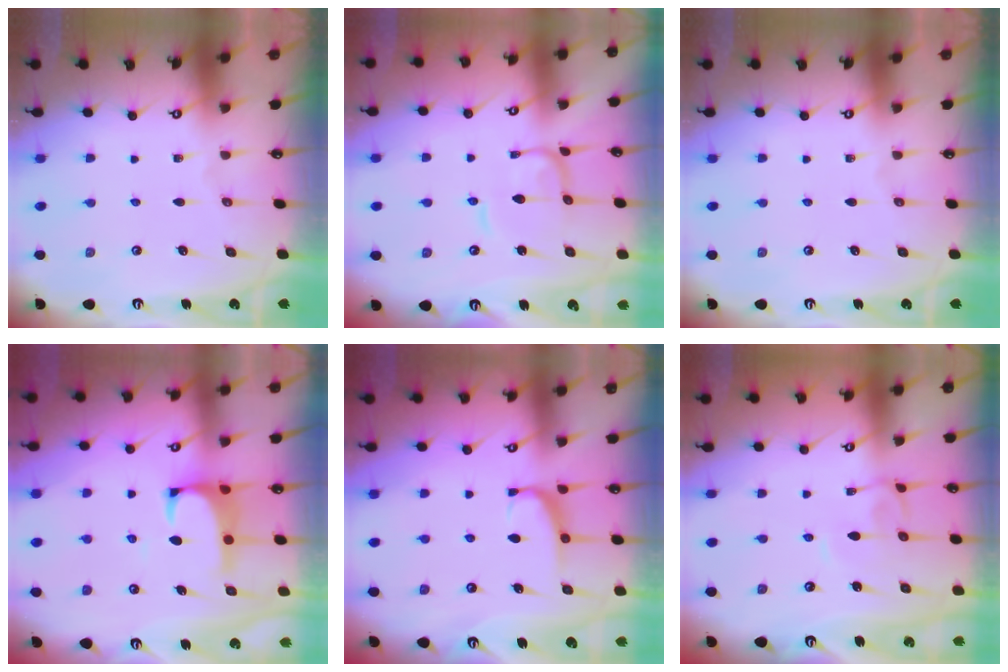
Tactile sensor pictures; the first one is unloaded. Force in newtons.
{"total": 0.0}
{"total": 0.0}
{"total": 1.5, "press": 1.4, "slide": 0.7}
{"total": 2.1, "press": 2.0, "slide": 0.6}
{"total": 3.5, "press": 3.5, "slide": 0.1}